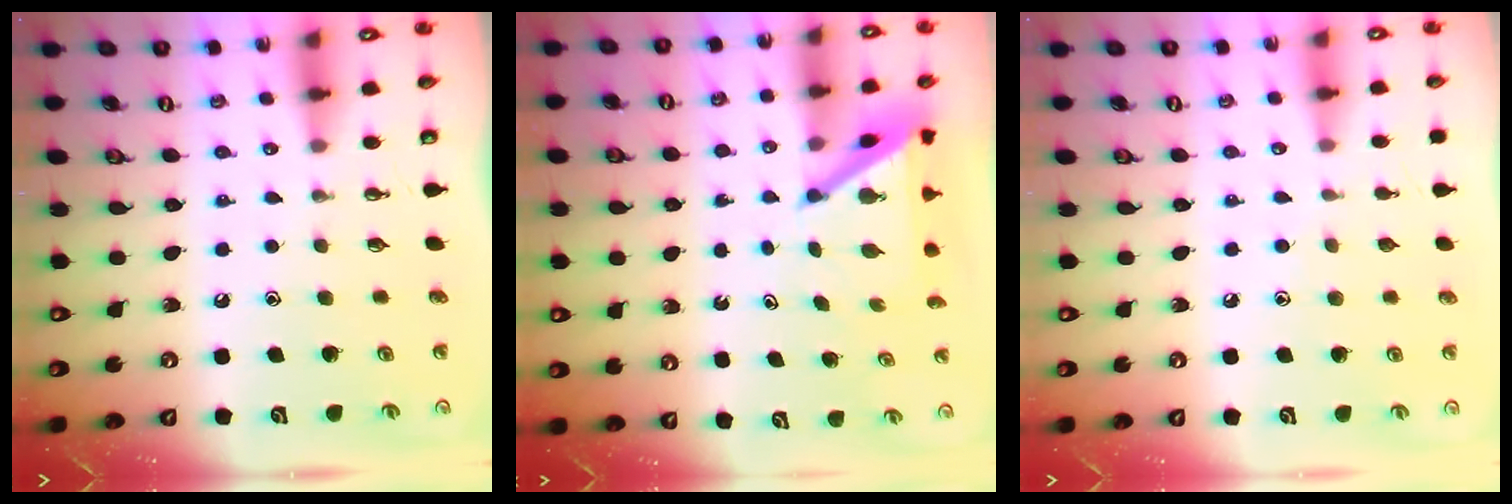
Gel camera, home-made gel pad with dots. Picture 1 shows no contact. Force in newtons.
{"total": 4.6, "press": 4.6, "slide": 0.2}
{"total": 4.2, "press": 4.2, "slide": 0.5}